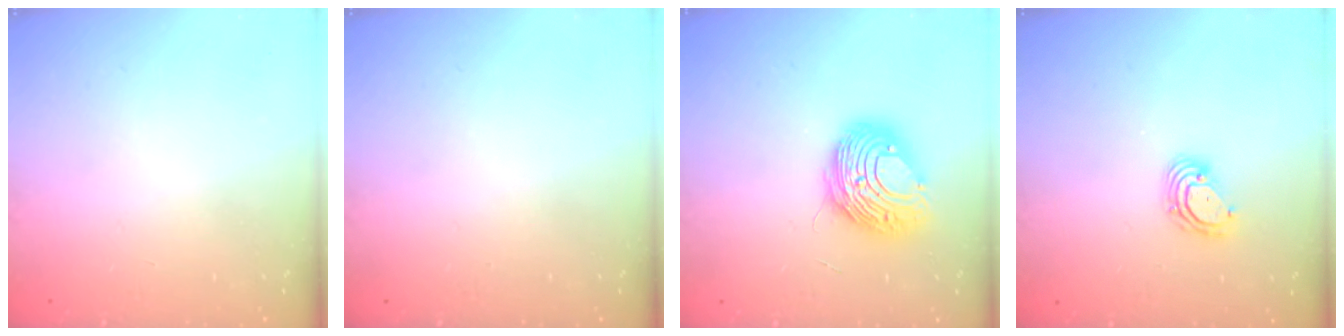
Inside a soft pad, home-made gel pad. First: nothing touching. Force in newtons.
{"total": 0.0}
{"total": 10.5, "press": 10.5, "slide": 1.3}
{"total": 5.6, "press": 5.6, "slide": 0.7}